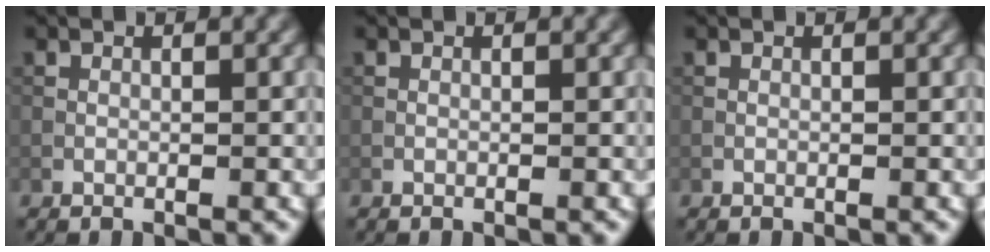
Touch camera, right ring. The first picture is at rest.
{"total": 0.0}
{"total": 0.0}